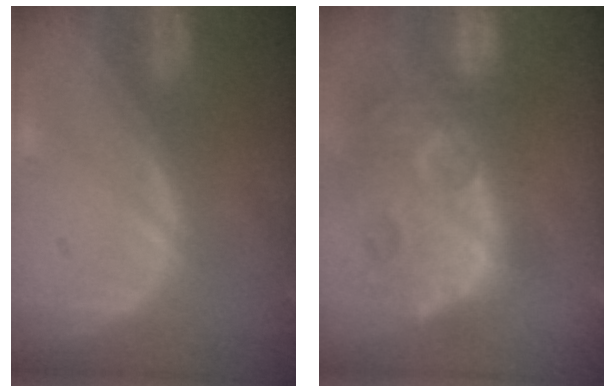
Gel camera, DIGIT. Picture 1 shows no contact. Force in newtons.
{"total": 14.1, "press": 12.4, "slide": 6.7}